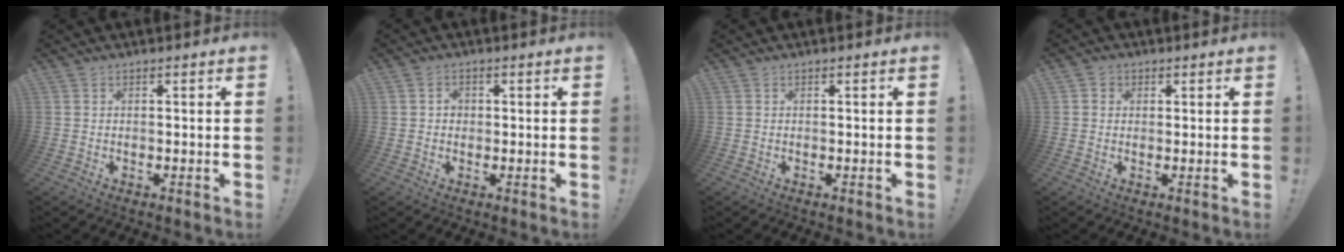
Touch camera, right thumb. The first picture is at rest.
{"total": 2.2, "force": [-0.2, 2.0, 0.9], "torque": [-0.006, 0.004, -0.007]}
{"total": 0.0}
{"total": 2.0, "force": [0.3, 1.9, 0.6], "torque": [-0.006, 0.002, 0.005]}